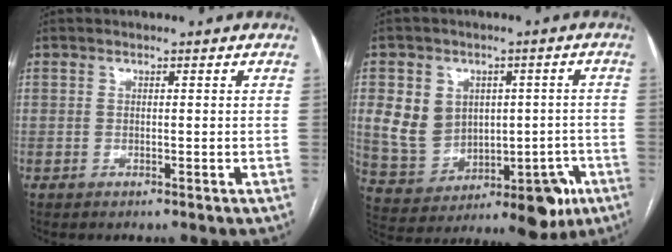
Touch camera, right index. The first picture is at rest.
{"total": 14.6, "force": [-1.1, 11.7, 8.8], "torque": [-0.135, 0.050, 0.023]}